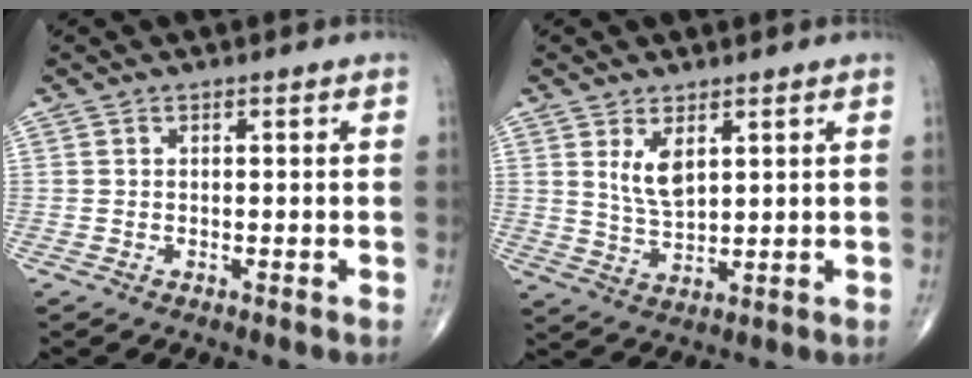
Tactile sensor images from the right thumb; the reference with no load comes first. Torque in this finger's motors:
{"motor_torque": [-0.37, -0.03, 0.42, 0.21, 0.14]}